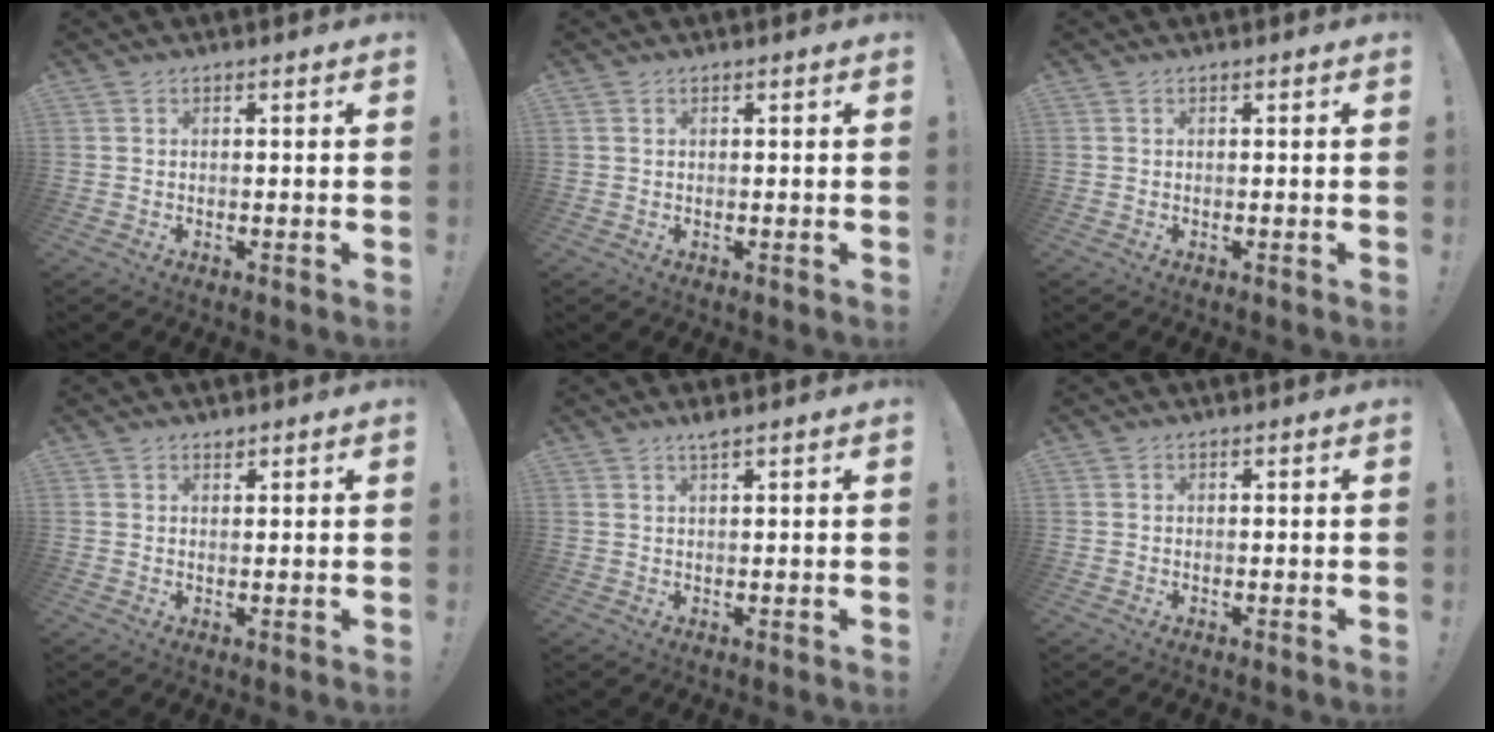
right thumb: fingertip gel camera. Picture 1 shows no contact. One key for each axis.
{"total": 0.0}
{"total": 0.0}
{"total": 1.1, "fx": 1.0, "fy": 0.5, "fz": 0.0, "tx": 0.008, "ty": -0.007, "tz": 0.018}
{"total": 1.6, "fx": 1.3, "fy": -0.3, "fz": 0.7, "tx": -0.010, "ty": -0.009, "tz": 0.022}
{"total": 0.0}